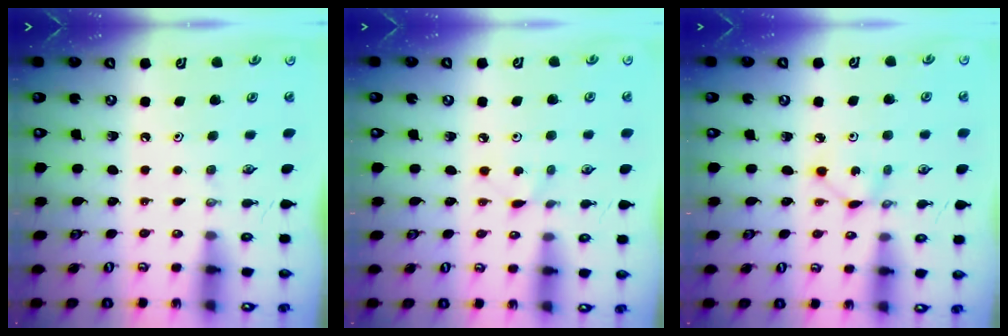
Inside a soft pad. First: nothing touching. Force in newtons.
{"total": 2.5, "press": 2.5, "slide": 0.3}
{"total": 2.0, "press": 1.9, "slide": 0.2}